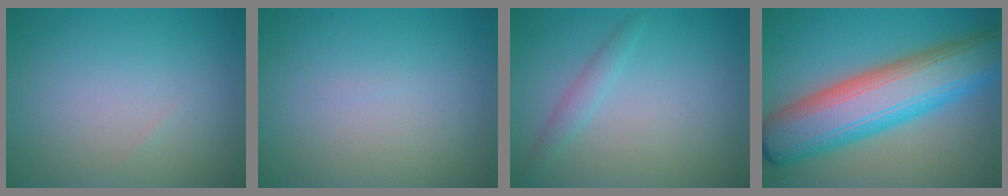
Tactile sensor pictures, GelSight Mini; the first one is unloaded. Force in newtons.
{"total": 0.0}
{"total": 1.4, "press": 1.4, "slide": 0.1}
{"total": 11.8, "press": 11.8, "slide": 0.4}